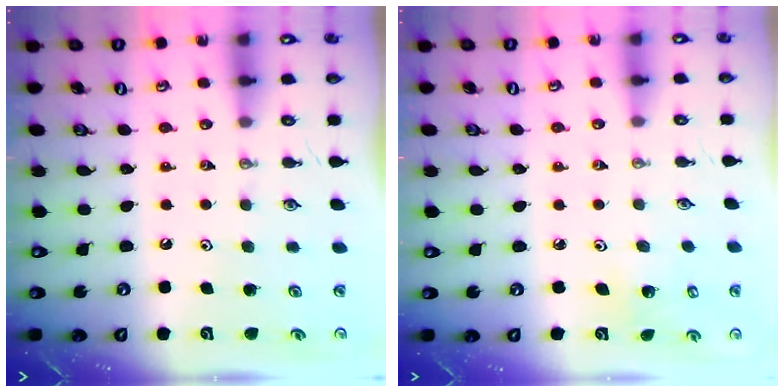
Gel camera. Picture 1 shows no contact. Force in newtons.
{"total": 3.0, "press": 2.9, "slide": 0.3}